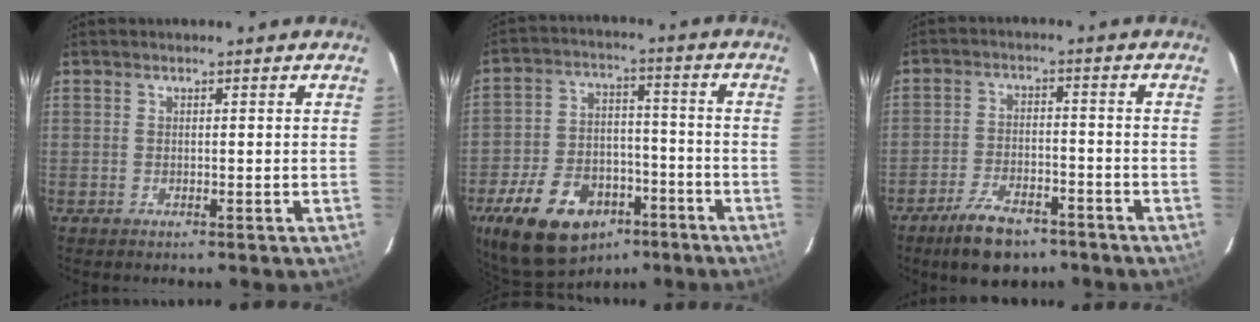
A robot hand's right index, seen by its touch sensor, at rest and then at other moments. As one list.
[{"total": 18.6, "force": [-11.0, 11.5, 9.7], "torque": [-0.215, 0.013, -0.164]}, {"total": 9.9, "force": [-7.2, 4.4, 5.1], "torque": [-0.118, 0.000, -0.117]}]